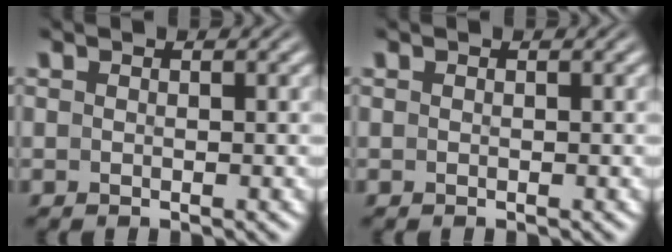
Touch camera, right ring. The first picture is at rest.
{"total": 0.0}